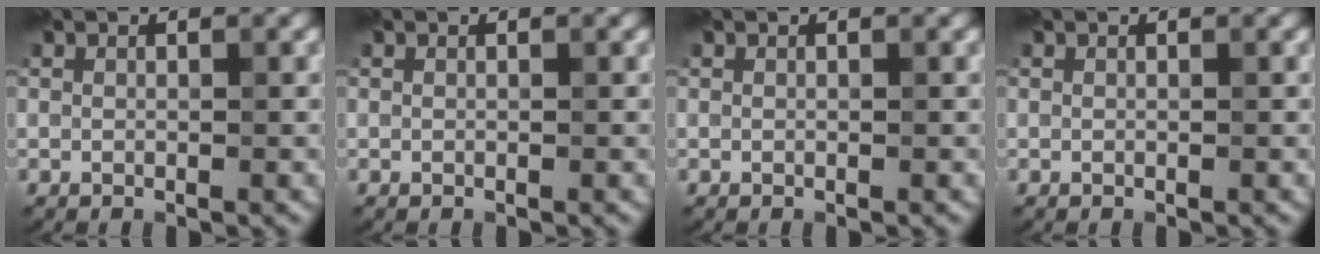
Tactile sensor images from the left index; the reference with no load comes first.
{"total": 0.0}
{"total": 0.0}
{"total": 0.0}